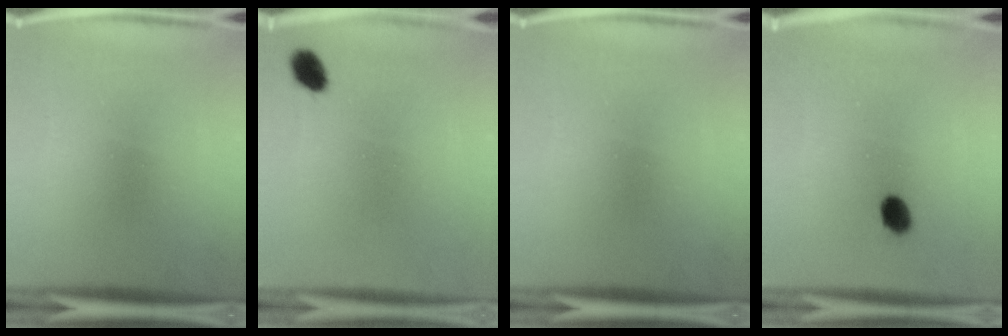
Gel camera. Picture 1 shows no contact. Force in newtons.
{"total": 3.6}
{"total": 0.0}
{"total": 3.0}